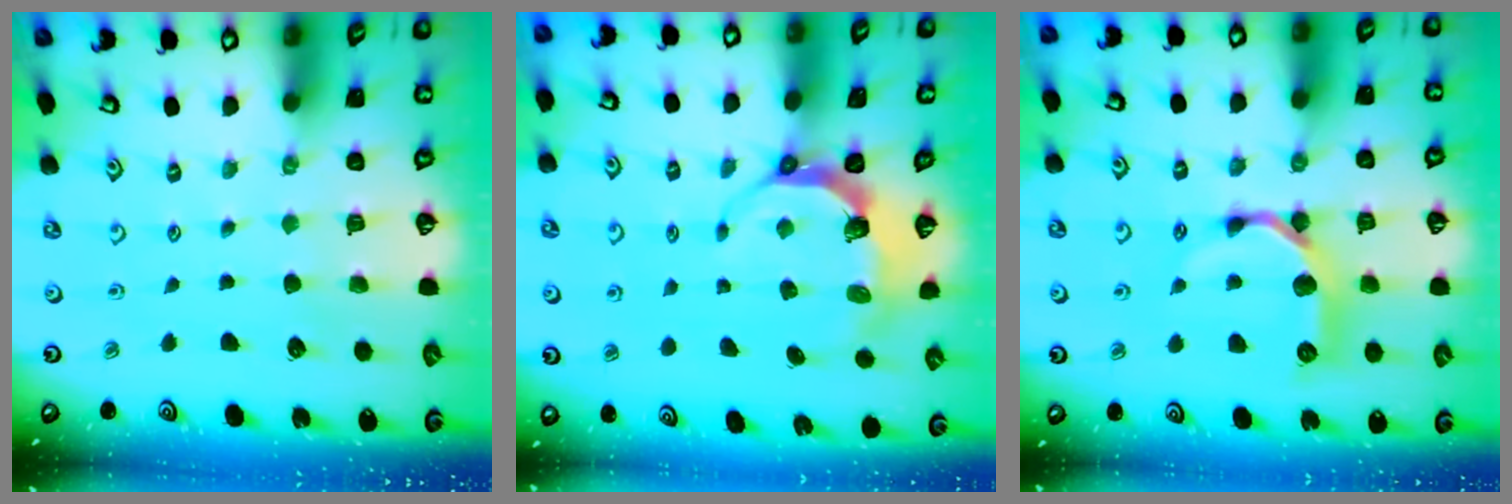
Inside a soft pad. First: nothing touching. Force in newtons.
{"total": 7.0, "press": 5.8, "slide": 3.9}
{"total": 11.3, "press": 11.3, "slide": 0.6}